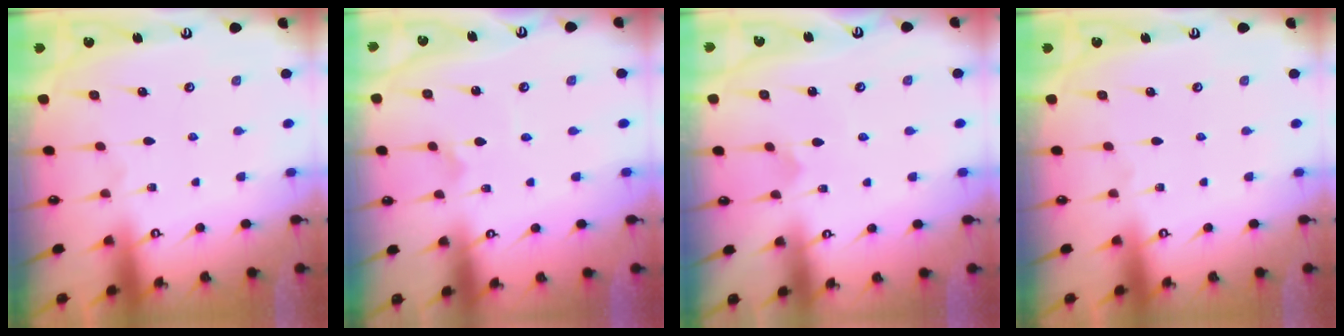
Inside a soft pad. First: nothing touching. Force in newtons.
{"total": 2.0, "press": 2.0, "slide": 0.3}
{"total": 3.3, "press": 3.3, "slide": 0.1}
{"total": 0.0}